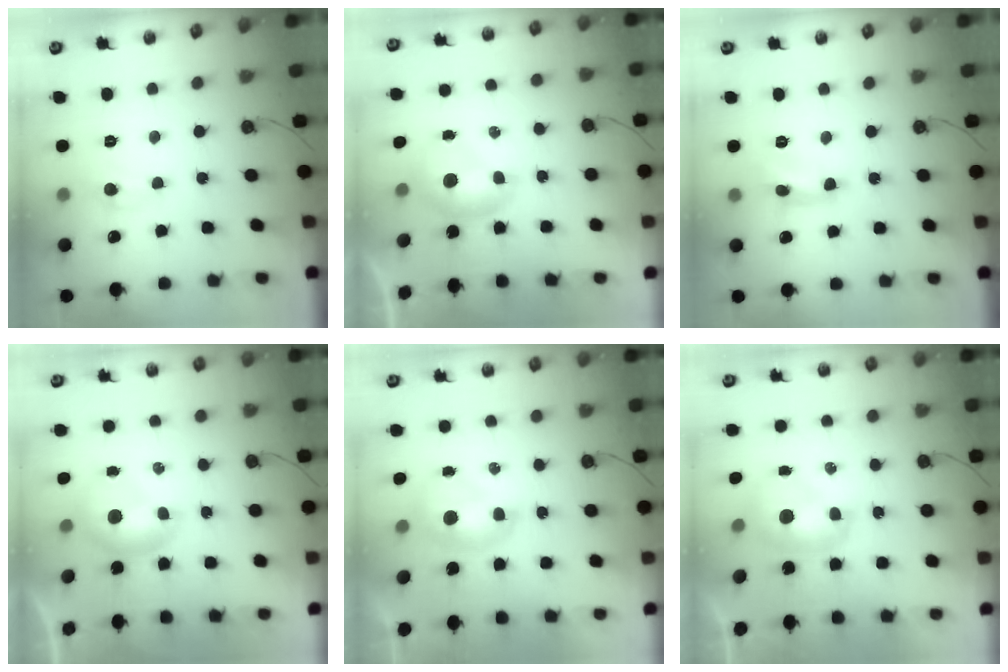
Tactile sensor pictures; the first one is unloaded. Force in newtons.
{"total": 0.0}
{"total": 4.6, "press": 4.5, "slide": 0.4}
{"total": 0.0}
{"total": 1.2, "press": 1.2, "slide": 0.3}
{"total": 1.8, "press": 1.7, "slide": 0.2}